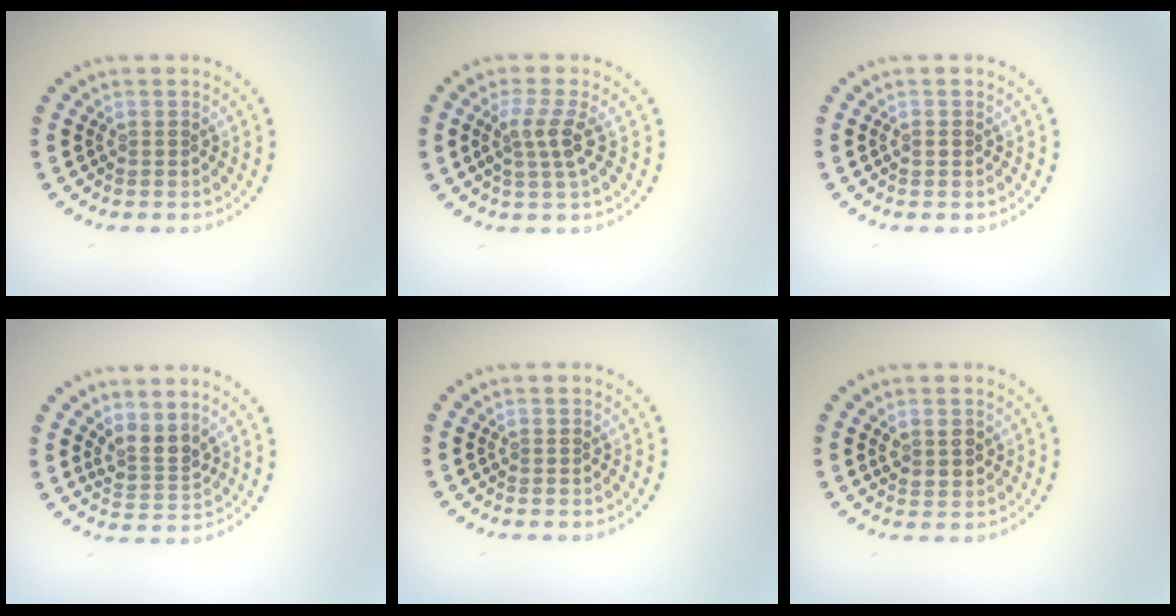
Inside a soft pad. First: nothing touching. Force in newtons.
{"total": 2.4, "press": 1.9, "slide": 1.5}
{"total": 0.8, "press": 0.8, "slide": 0.0}
{"total": 2.5, "press": 1.8, "slide": 1.7}
{"total": 0.0}
{"total": 1.6, "press": 1.5, "slide": 0.6}